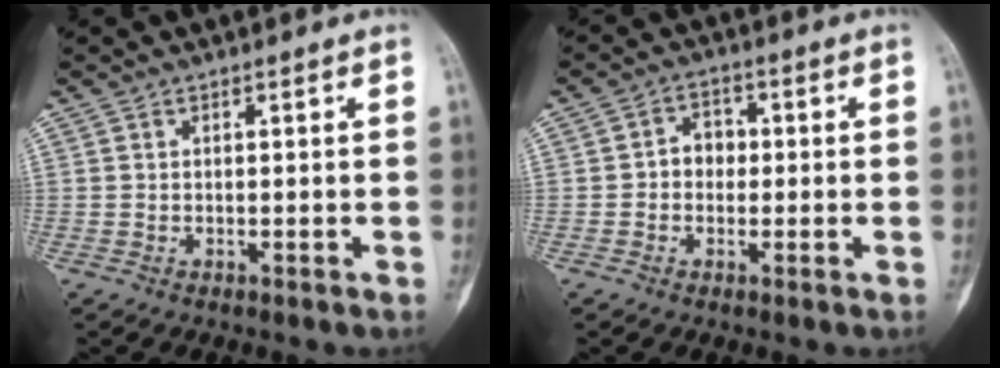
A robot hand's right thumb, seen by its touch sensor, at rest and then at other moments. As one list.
[{"total": 4.2, "force": [-0.2, 3.5, 2.4], "torque": [-0.015, 0.016, -0.012]}]